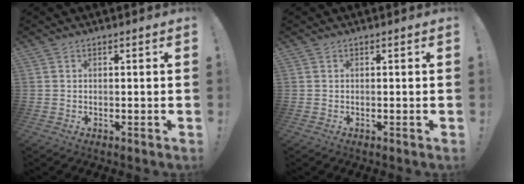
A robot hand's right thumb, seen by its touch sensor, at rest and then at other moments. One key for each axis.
{"total": 0.0}